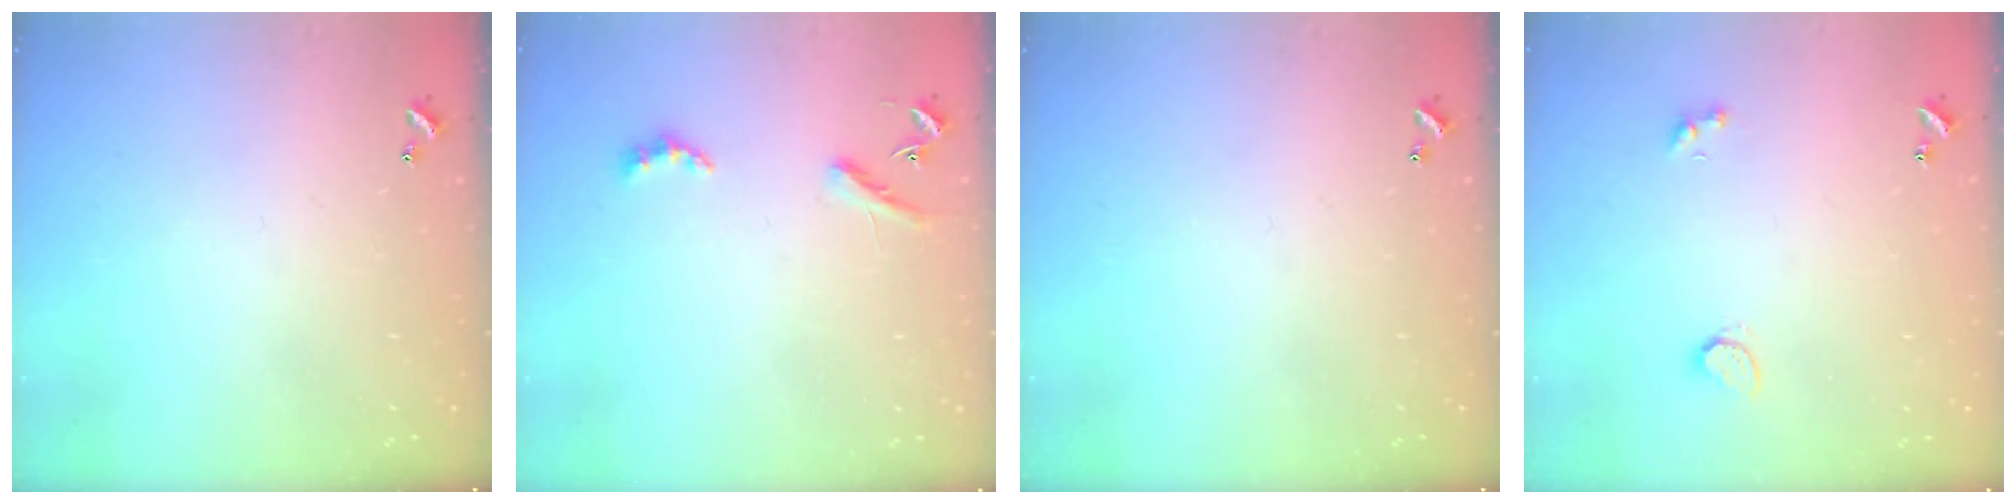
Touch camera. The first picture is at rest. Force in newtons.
{"total": 3.5, "press": 3.5, "slide": 0.7}
{"total": 0.0}
{"total": 2.3, "press": 2.3, "slide": 0.5}